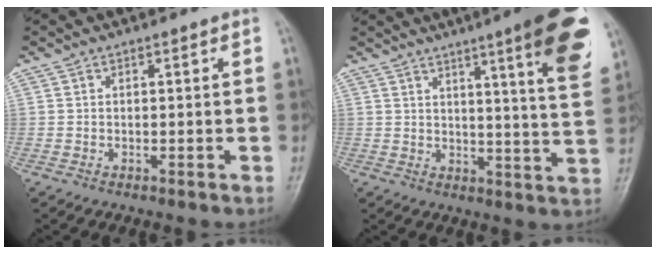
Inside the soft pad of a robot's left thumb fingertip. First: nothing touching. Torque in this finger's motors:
{"motor_torque": [2.98, 1.58, 1.90, -0.88, 0.42]}